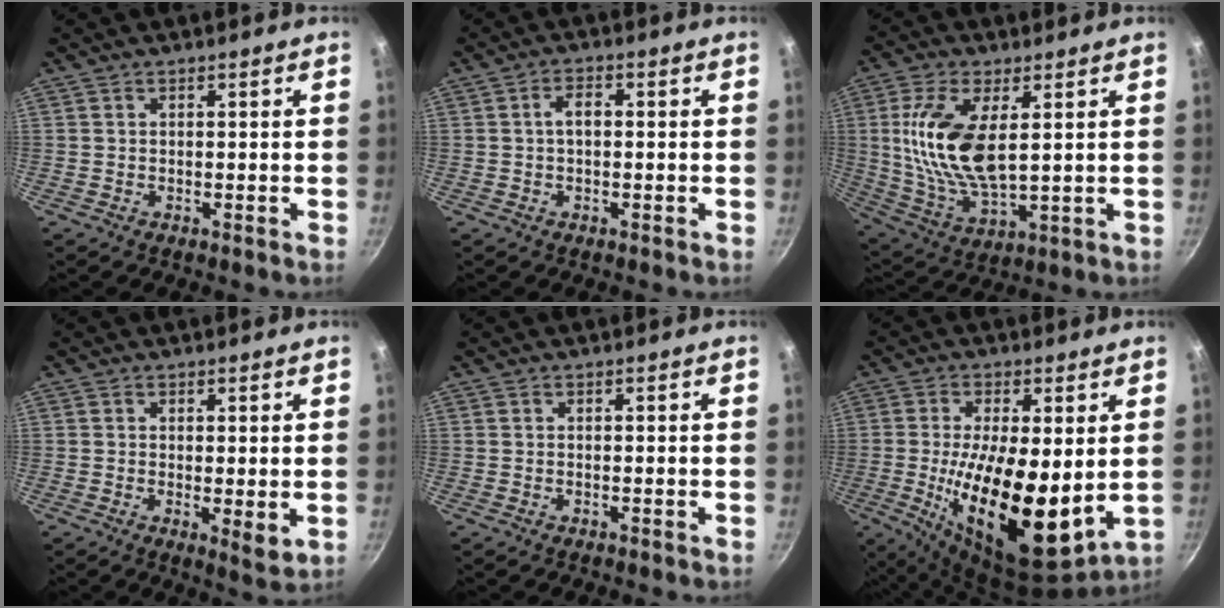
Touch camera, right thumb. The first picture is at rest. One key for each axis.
{"total": 2.8, "fx": 0.0, "fy": 1.6, "fz": 2.3, "tx": -0.040, "ty": 0.013, "tz": -0.004}
{"total": 15.8, "fx": 3.0, "fy": 7.4, "fz": 13.6, "tx": -0.268, "ty": -0.016, "tz": 0.064}
{"total": 4.0, "fx": 0.0, "fy": 1.4, "fz": 3.8, "tx": -0.059, "ty": -0.016, "tz": 0.002}
{"total": 0.0}
{"total": 20.2, "fx": -0.9, "fy": 8.3, "fz": 18.4, "tx": -0.302, "ty": -0.026, "tz": -0.008}